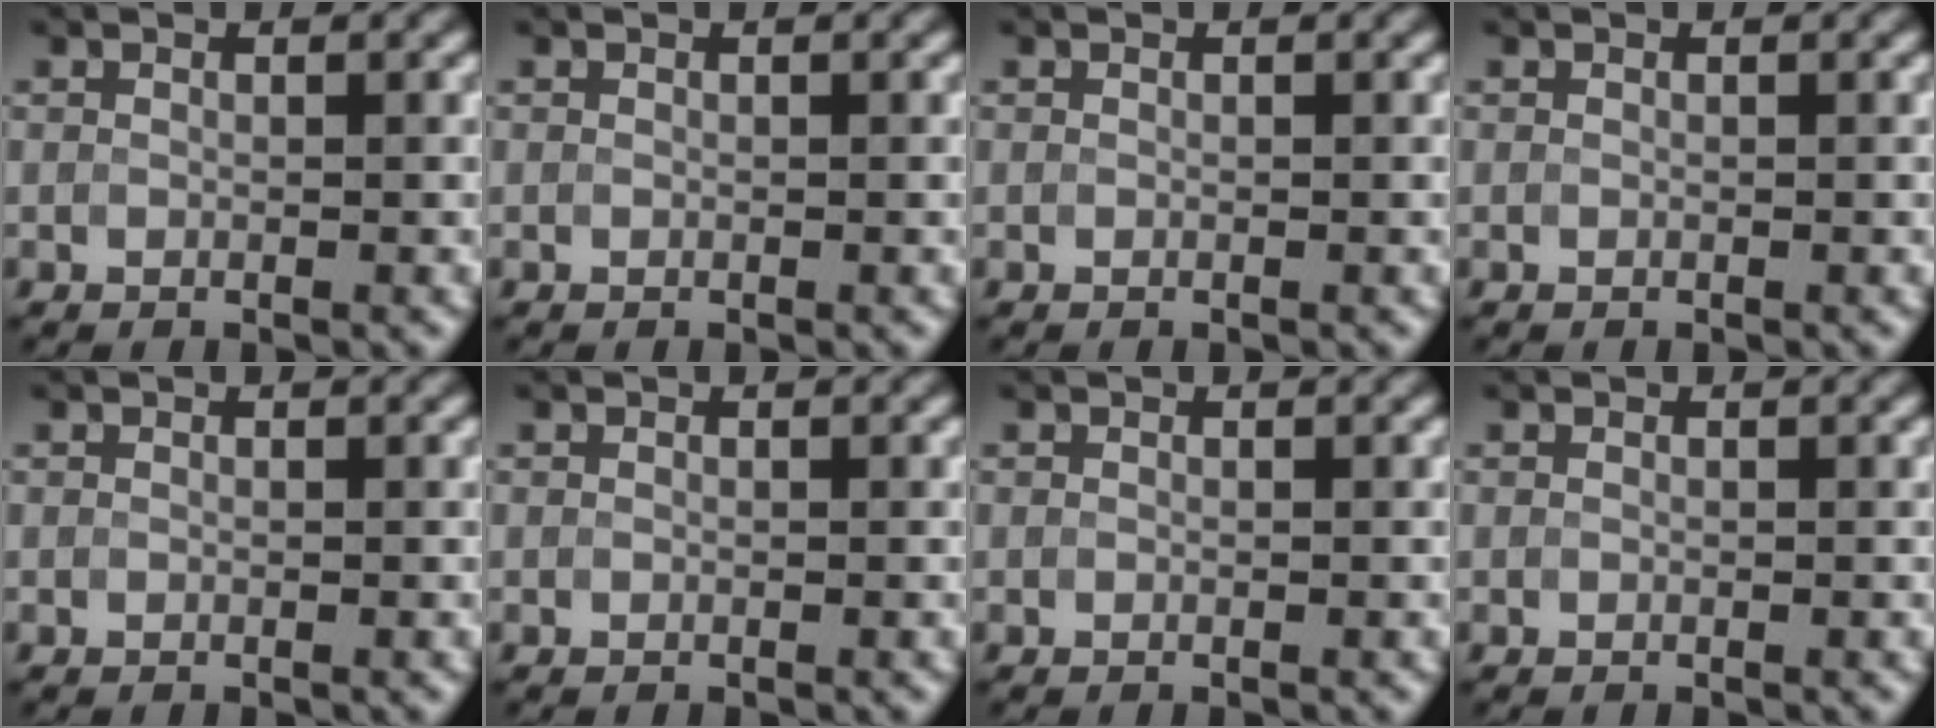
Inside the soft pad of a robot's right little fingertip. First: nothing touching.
{"total": 0.0}
{"total": 0.0}
{"total": 0.0}
{"total": 0.0}
{"total": 0.0}
{"total": 0.0}
{"total": 0.0}